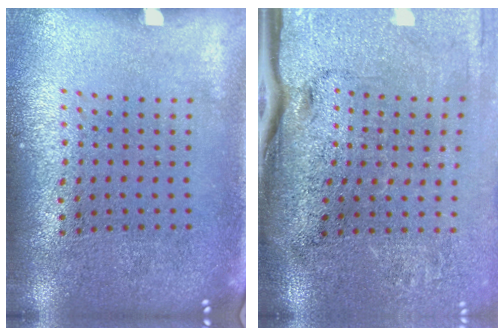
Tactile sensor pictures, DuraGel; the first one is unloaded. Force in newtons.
{"total": 4.6, "press": 3.8, "slide": 2.5}